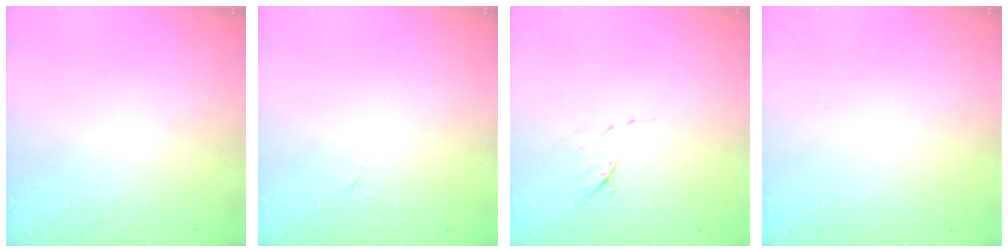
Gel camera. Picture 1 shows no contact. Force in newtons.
{"total": 2.4, "press": 2.4, "slide": 0.4}
{"total": 6.3, "press": 6.2, "slide": 0.6}
{"total": 1.6, "press": 1.5, "slide": 0.1}